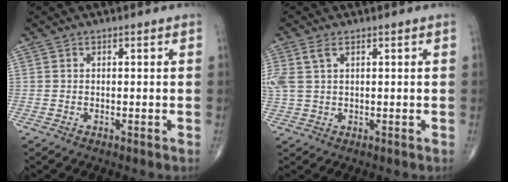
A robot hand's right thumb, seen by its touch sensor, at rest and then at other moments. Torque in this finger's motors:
{"motor_torque": [0.08, 0.08, 0.49, 0.39, 0.06]}